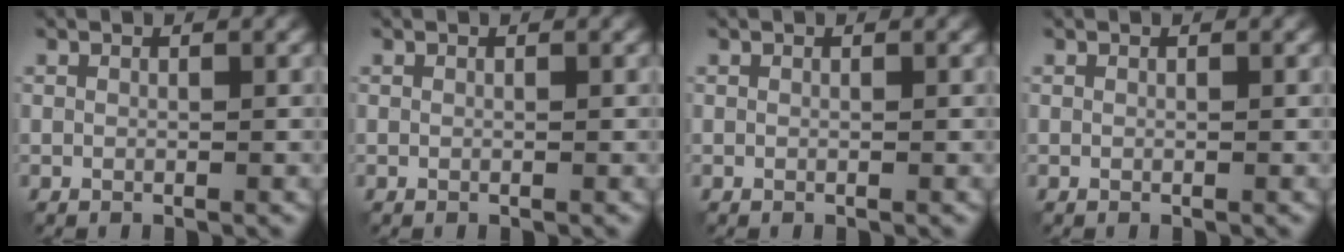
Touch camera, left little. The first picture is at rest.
{"total": 0.0}
{"total": 0.0}
{"total": 0.0}